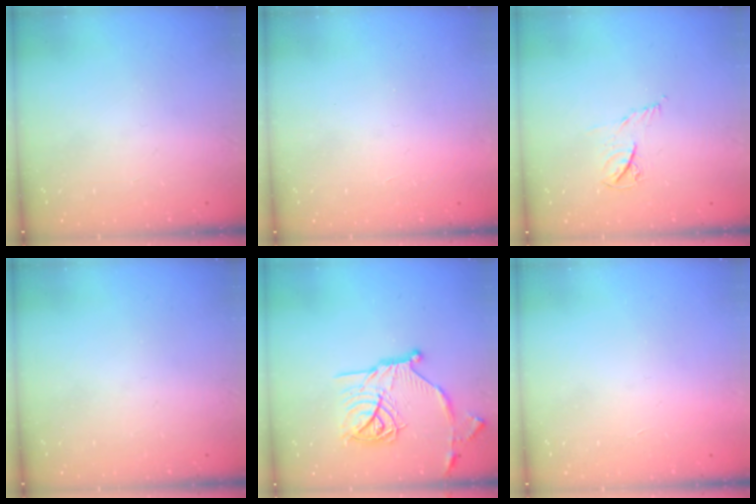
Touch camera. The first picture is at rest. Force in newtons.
{"total": 1.6, "press": 1.6, "slide": 0.1}
{"total": 4.4, "press": 4.3, "slide": 0.6}
{"total": 0.0}
{"total": 19.6, "press": 19.5, "slide": 1.7}
{"total": 1.5, "press": 1.5, "slide": 0.1}